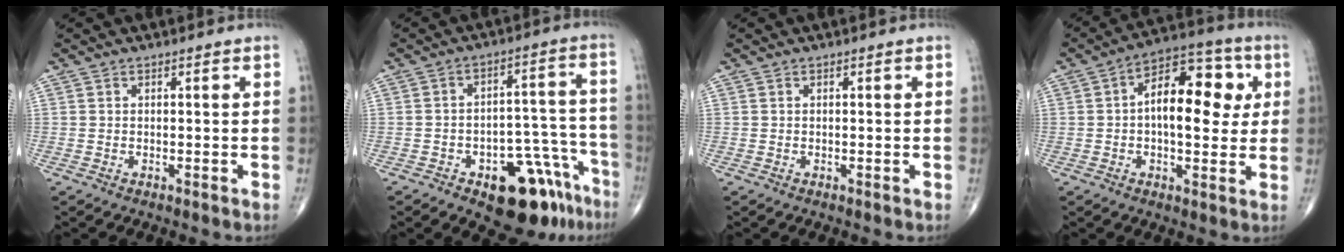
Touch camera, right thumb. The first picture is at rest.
{"total": 14.6, "force": [-8.6, 7.2, 9.3], "torque": [-0.075, 0.079, -0.113]}
{"total": 0.0}
{"total": 15.1, "force": [2.1, 7.9, 12.7], "torque": [-0.162, 0.022, 0.023]}